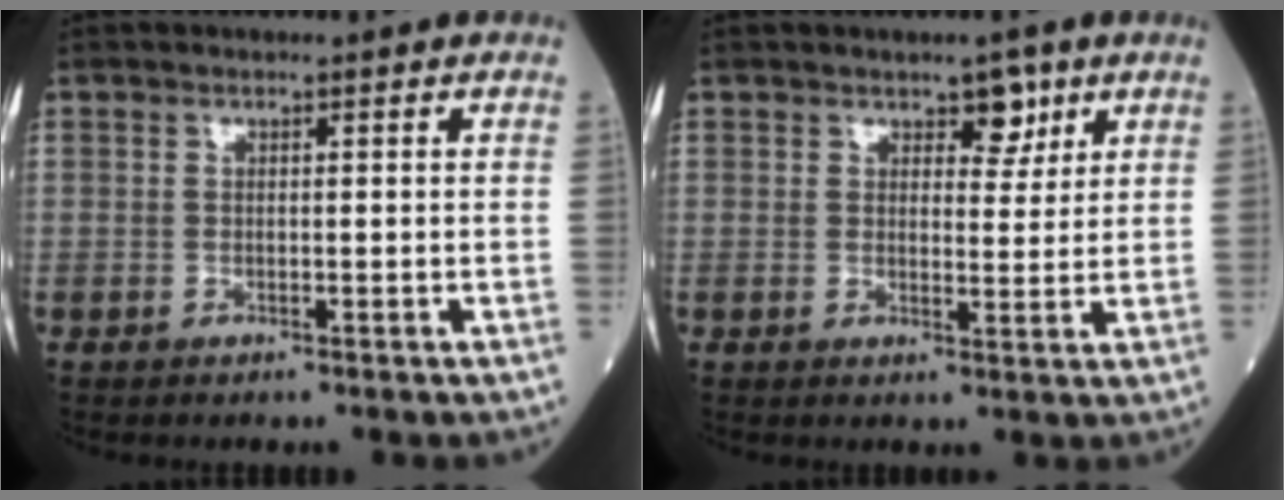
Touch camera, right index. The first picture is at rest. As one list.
[{"total": 3.8, "force": [2.3, 1.9, 2.3], "torque": [-0.023, 0.000, 0.032]}]